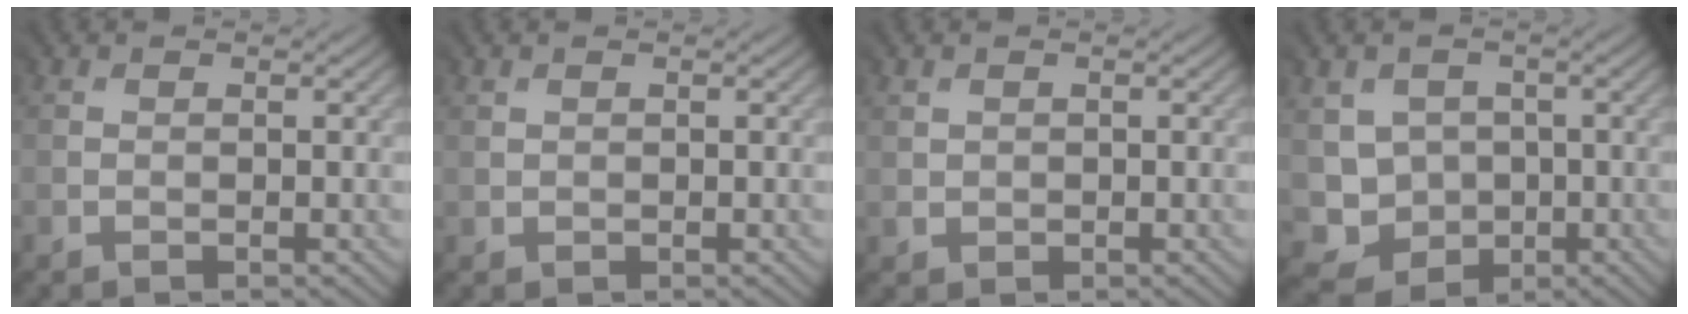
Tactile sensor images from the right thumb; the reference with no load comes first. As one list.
[{"total": 1.1, "force": [0.9, 0.6, -0.2], "torque": [0.005, -0.002, 0.018]}, {"total": 1.4, "force": [1.0, 0.8, -0.7], "torque": [0.006, -0.001, 0.019]}, {"total": 4.1, "force": [-0.3, 4.1, 0.3], "torque": [-0.028, -0.016, -0.009]}]